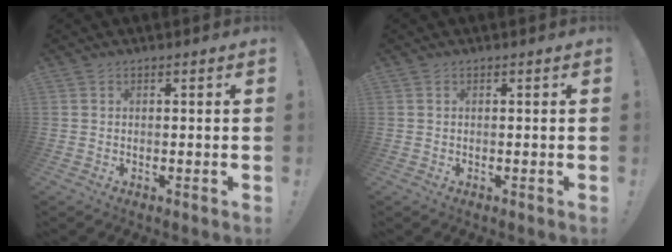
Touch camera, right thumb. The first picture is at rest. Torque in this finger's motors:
{"motor_torque": [-0.23, -0.38, -0.31, 0.00, 0.00]}